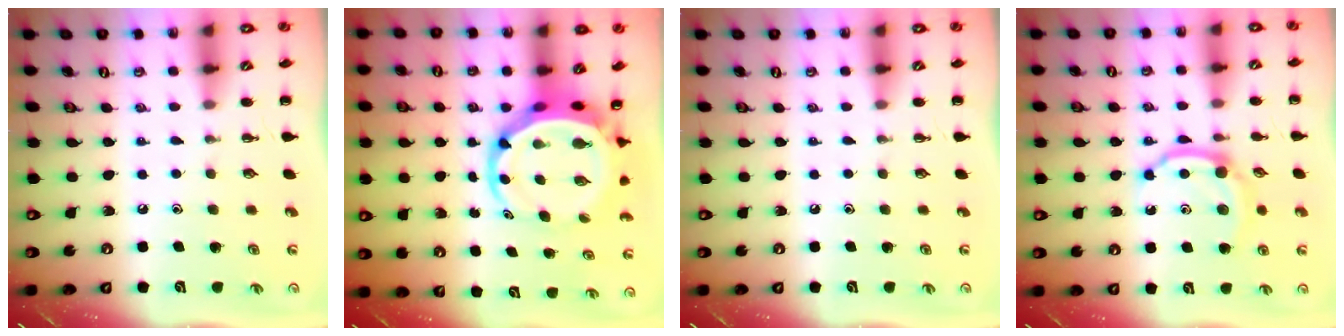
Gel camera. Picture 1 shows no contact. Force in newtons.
{"total": 8.5, "press": 8.0, "slide": 2.9}
{"total": 0.0}
{"total": 7.9, "press": 7.8, "slide": 0.9}